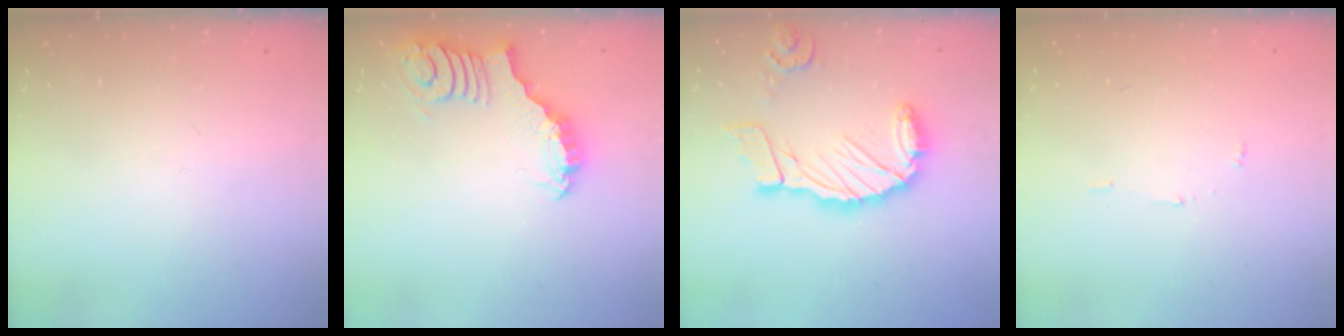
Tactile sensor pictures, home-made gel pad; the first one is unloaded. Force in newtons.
{"total": 3.3, "press": 3.3, "slide": 0.1}
{"total": 16.7, "press": 16.6, "slide": 1.9}
{"total": 4.4, "press": 4.3, "slide": 0.4}